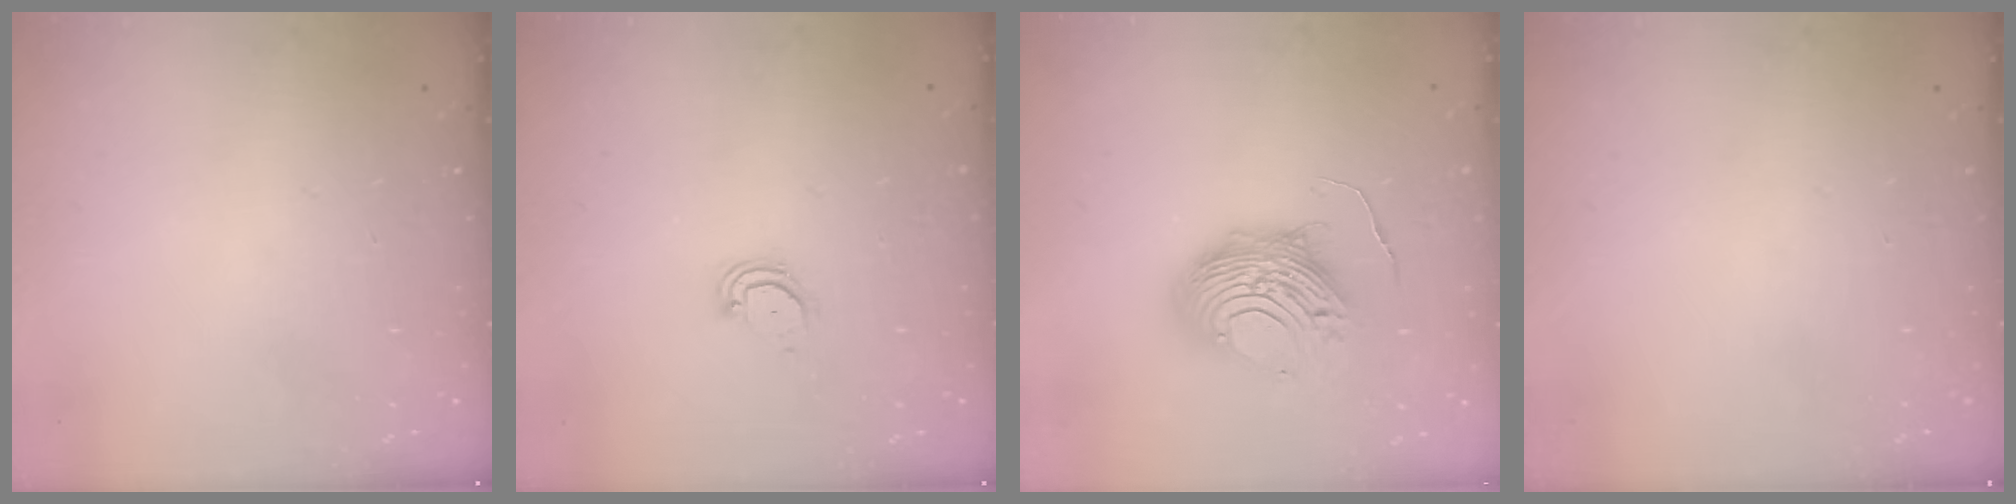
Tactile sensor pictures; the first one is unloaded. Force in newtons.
{"total": 3.3, "press": 3.3, "slide": 0.3}
{"total": 13.5, "press": 13.4, "slide": 1.4}
{"total": 0.0}